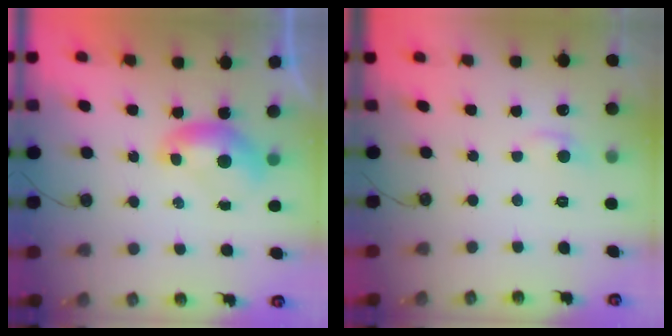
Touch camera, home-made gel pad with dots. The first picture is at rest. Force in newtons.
{"total": 0.7, "press": 0.1, "slide": 0.7}